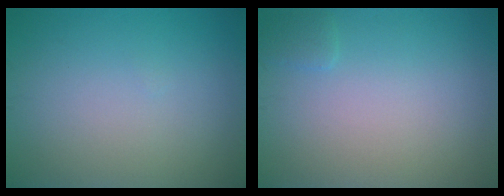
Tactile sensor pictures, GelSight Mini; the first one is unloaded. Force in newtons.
{"total": 0.7, "press": 0.7, "slide": 0.1}